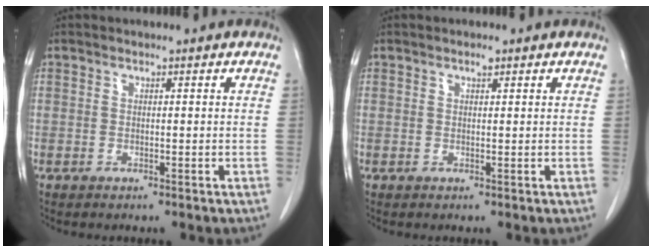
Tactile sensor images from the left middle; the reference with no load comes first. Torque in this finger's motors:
{"motor_torque": [0.27, -0.20, -0.02, 0.01]}